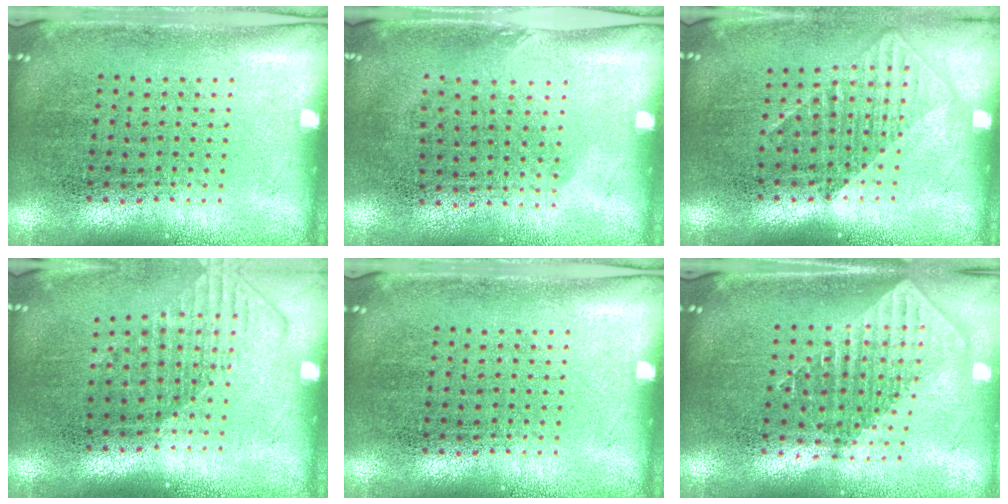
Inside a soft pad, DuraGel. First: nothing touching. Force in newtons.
{"total": 0.8, "press": 0.7, "slide": 0.5}
{"total": 1.2, "press": 1.0, "slide": 0.8}
{"total": 1.5, "press": 1.2, "slide": 1.0}
{"total": 0.0}
{"total": 1.8, "press": 1.5, "slide": 1.1}